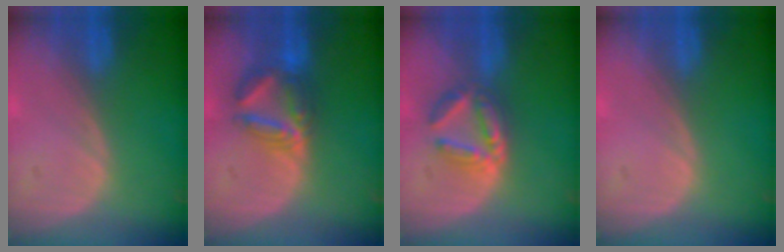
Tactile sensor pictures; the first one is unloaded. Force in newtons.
{"total": 6.5, "press": 6.4, "slide": 1.2}
{"total": 5.5, "press": 5.4, "slide": 1.1}
{"total": 0.0}